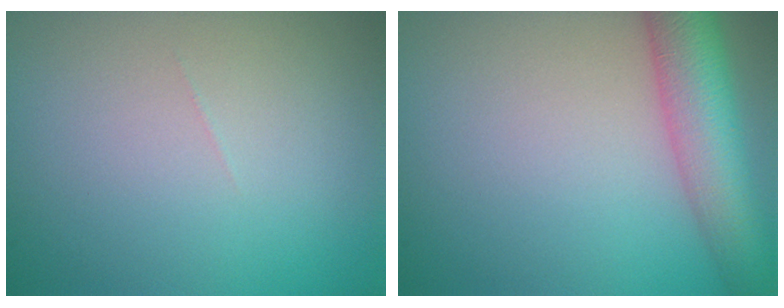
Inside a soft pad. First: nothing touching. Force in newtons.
{"total": 7.7, "press": 7.7, "slide": 0.4}